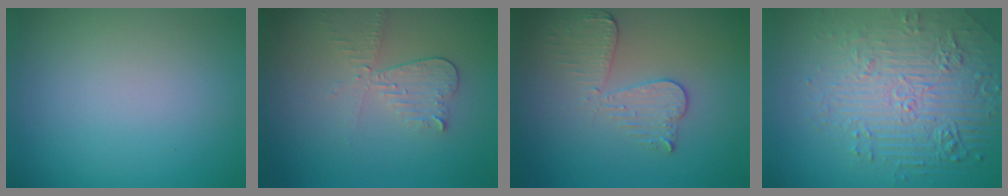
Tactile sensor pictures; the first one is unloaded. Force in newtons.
{"total": 3.0, "press": 2.6, "slide": 1.5}
{"total": 3.3, "press": 3.0, "slide": 1.5}
{"total": 7.6, "press": 5.6, "slide": 5.2}